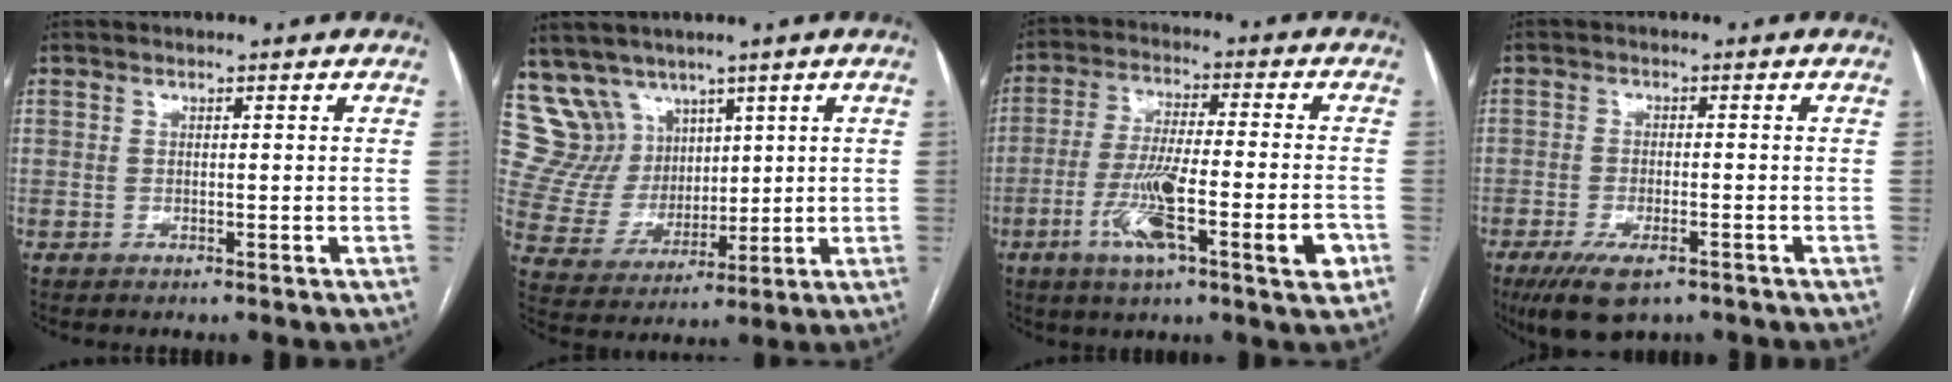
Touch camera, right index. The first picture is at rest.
{"total": 10.4, "force": [7.4, 7.3, 1.1], "torque": [-0.038, 0.043, 0.160]}
{"total": 13.9, "force": [-5.1, 1.7, 12.8], "torque": [-0.223, -0.006, -0.082]}
{"total": 6.9, "force": [-4.4, 2.4, 4.8], "torque": [-0.086, -0.014, -0.070]}